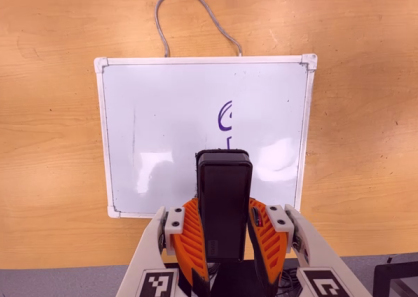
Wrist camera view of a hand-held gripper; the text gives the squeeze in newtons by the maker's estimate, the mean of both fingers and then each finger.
{"total": 7.6, "left": 6.0, "right": 9.1}